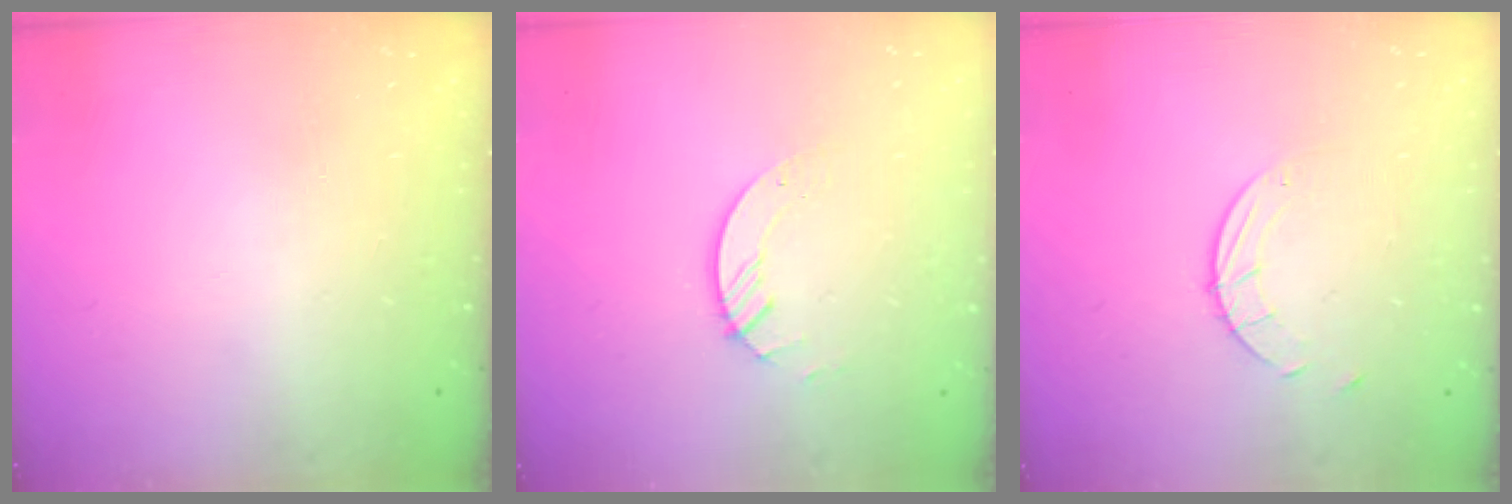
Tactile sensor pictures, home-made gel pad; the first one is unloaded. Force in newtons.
{"total": 2.8, "press": 2.8, "slide": 0.3}
{"total": 3.8, "press": 3.8, "slide": 0.3}